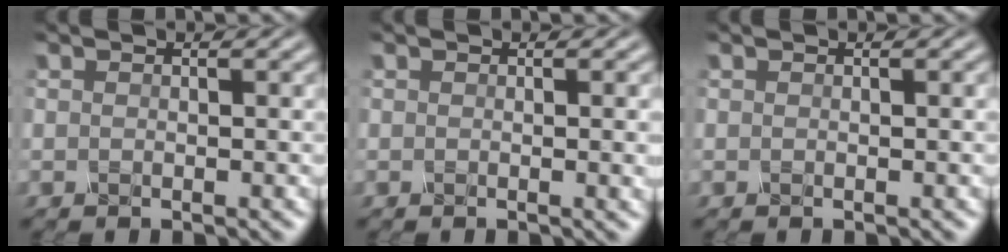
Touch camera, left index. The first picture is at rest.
{"total": 1.9, "force": [0.0, 0.7, 1.8], "torque": [-0.016, 0.001, -0.005]}
{"total": 0.5, "force": [0.0, 0.2, 0.5], "torque": [-0.003, 0.001, -0.002]}